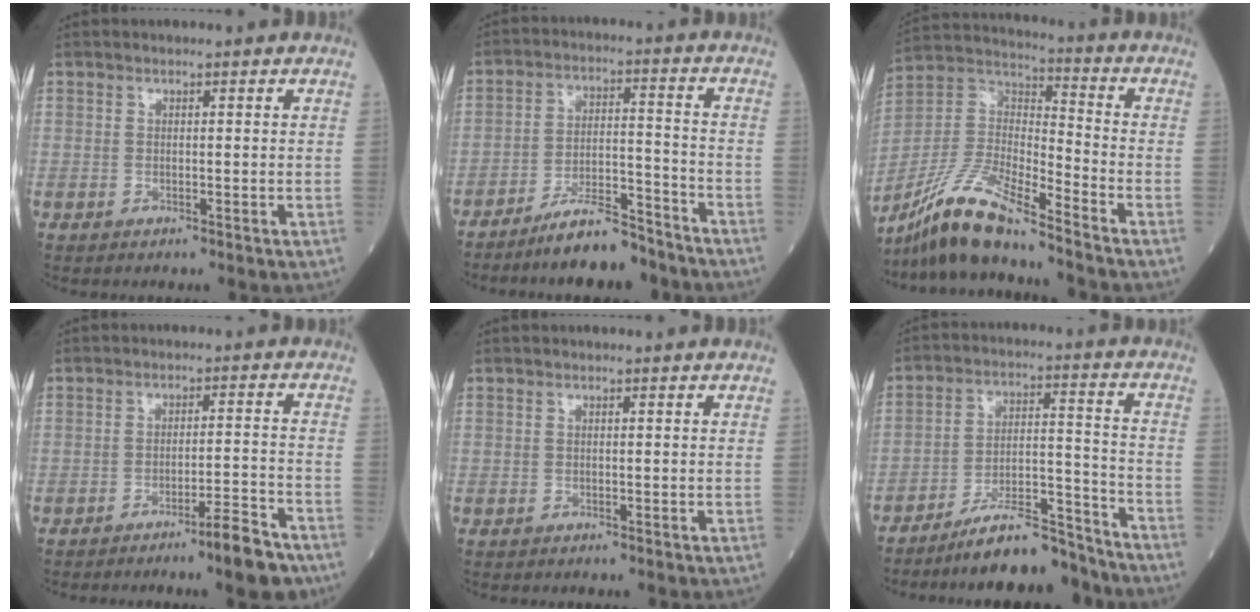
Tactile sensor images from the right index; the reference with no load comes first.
{"total": 9.0, "force": [-7.8, 1.7, 4.0], "torque": [-0.067, 0.004, -0.137]}
{"total": 13.6, "force": [-11.2, 1.2, 7.6], "torque": [-0.160, -0.003, -0.211]}
{"total": 6.6, "force": [-4.8, 0.2, 4.6], "torque": [-0.059, -0.003, -0.075]}
{"total": 0.0}
{"total": 11.6, "force": [-10.7, 1.8, 4.3], "torque": [-0.062, 0.022, -0.183]}